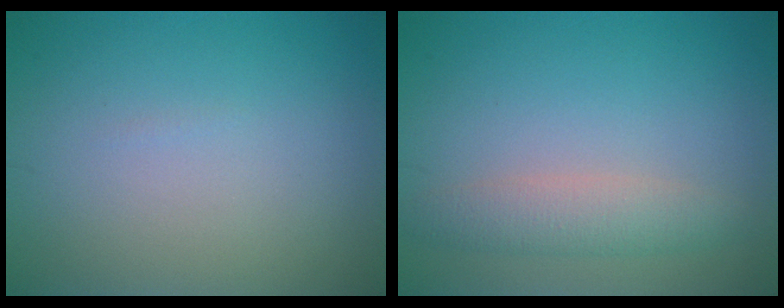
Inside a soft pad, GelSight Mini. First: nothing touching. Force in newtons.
{"total": 2.8, "press": 2.8, "slide": 0.0}